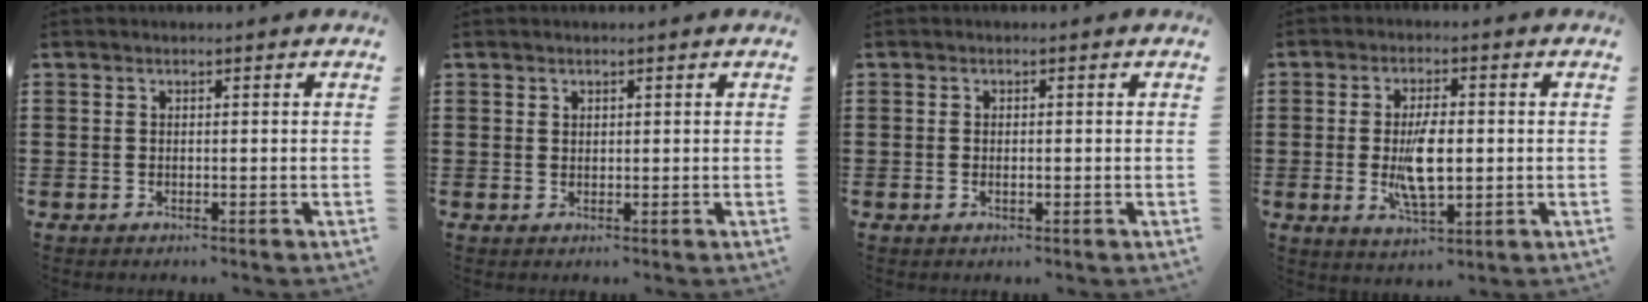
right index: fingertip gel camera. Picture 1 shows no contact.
{"total": 0.9, "force": [0.7, 0.6, 0.2], "torque": [-0.004, 0.002, 0.013]}
{"total": 1.1, "force": [-0.2, 0.3, 1.0], "torque": [-0.018, 0.000, -0.004]}
{"total": 7.5, "force": [-0.5, 2.9, 6.9], "torque": [-0.142, -0.005, -0.012]}